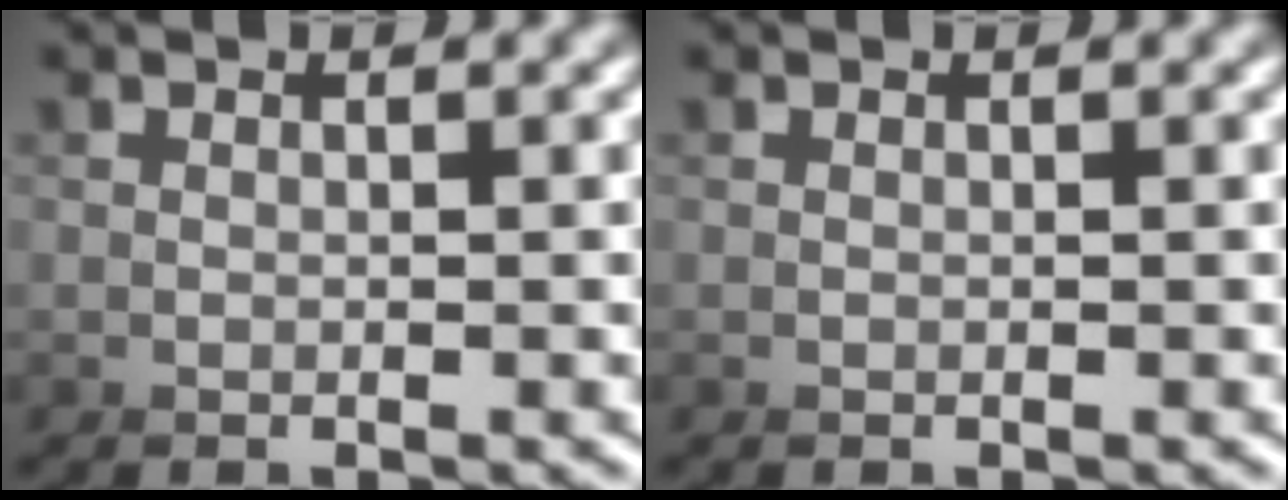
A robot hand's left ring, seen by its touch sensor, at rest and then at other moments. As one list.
[{"total": 0.0}]